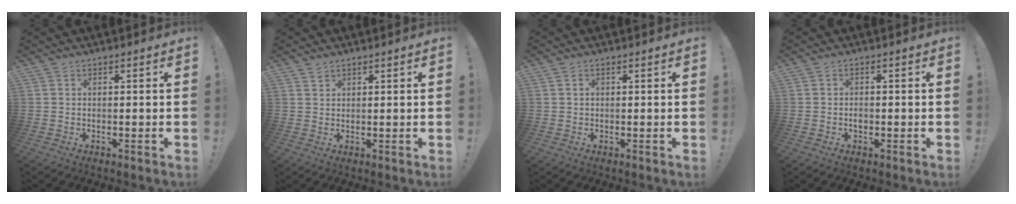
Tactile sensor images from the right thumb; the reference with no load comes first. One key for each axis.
{"total": 1.5, "fx": 1.4, "fy": 0.5, "fz": 0.2, "tx": -0.004, "ty": -0.007, "tz": 0.027}
{"total": 0.7, "fx": 0.2, "fy": 0.6, "fz": 0.3, "tx": -0.012, "ty": 0.006, "tz": 0.004}
{"total": 1.6, "fx": -0.9, "fy": 1.0, "fz": 0.9, "tx": -0.014, "ty": 0.002, "tz": -0.016}